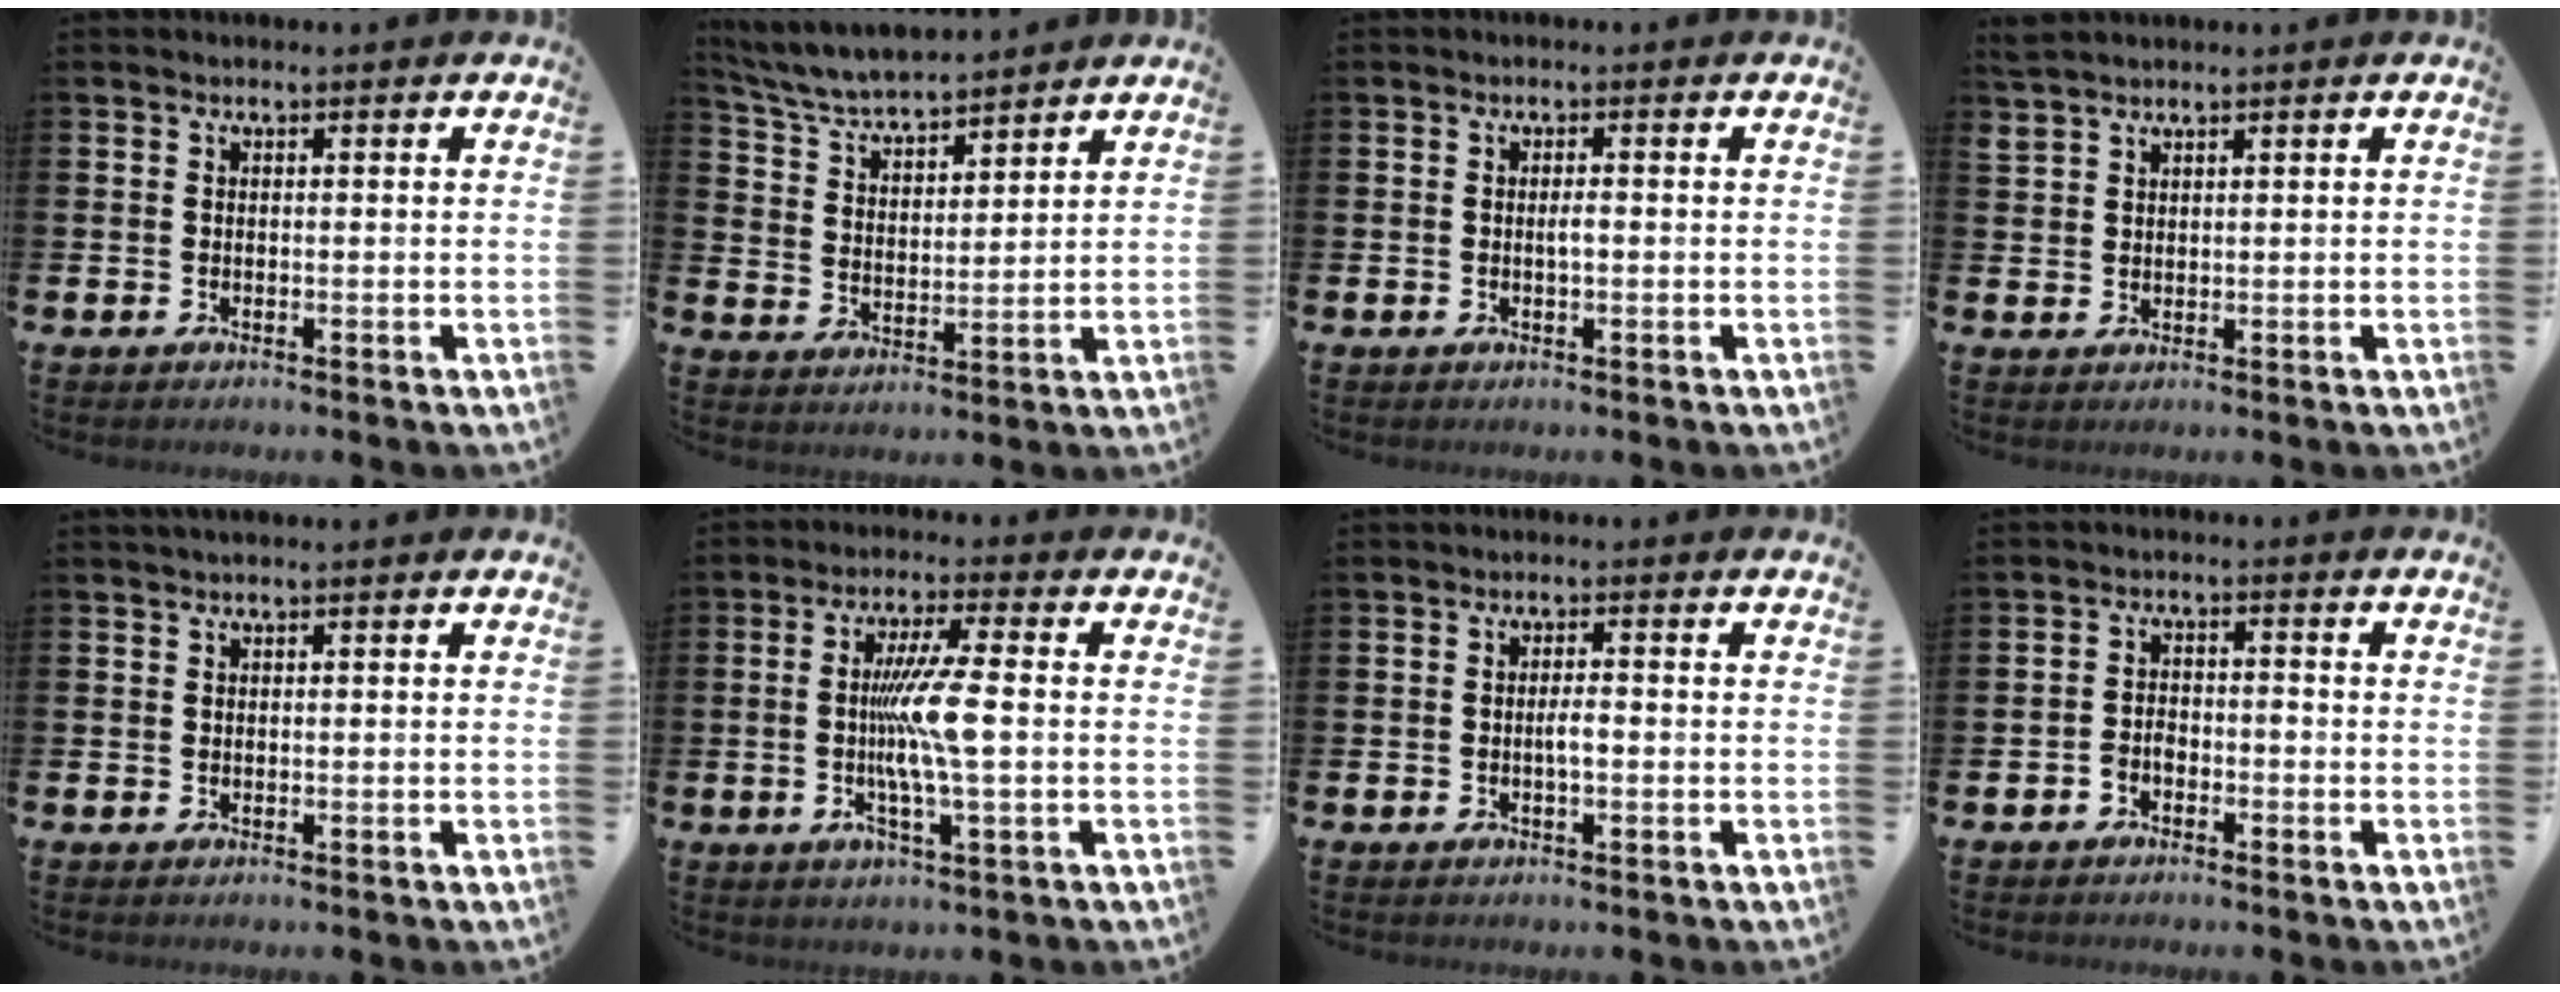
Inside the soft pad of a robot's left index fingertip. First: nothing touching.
{"total": 5.9, "force": [5.7, 0.8, 1.1], "torque": [-0.044, -0.039, 0.098]}
{"total": 1.2, "force": [0.0, 0.4, 1.1], "torque": [-0.014, -0.003, -0.003]}
{"total": 2.4, "force": [2.3, 0.5, 0.3], "torque": [-0.008, -0.002, 0.044]}
{"total": 0.5, "force": [0.4, 0.0, 0.3], "torque": [-0.006, 0.001, 0.008]}
{"total": 7.8, "force": [-0.2, 0.6, 7.7], "torque": [-0.144, 0.002, -0.009]}
{"total": 1.6, "force": [-0.3, 0.5, 1.5], "torque": [-0.021, -0.002, -0.008]}
{"total": 2.0, "force": [-1.4, 1.1, 0.8], "torque": [-0.010, 0.002, -0.033]}